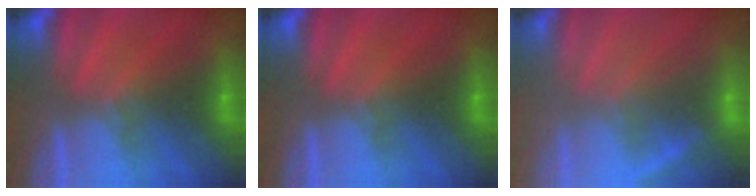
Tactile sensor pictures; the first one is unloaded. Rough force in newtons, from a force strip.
{"total": 0.0}
{"total": 2.4}